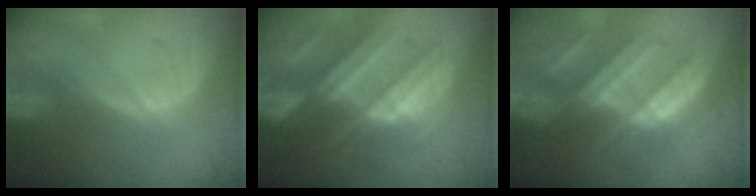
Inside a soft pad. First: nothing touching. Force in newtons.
{"total": 10.5, "press": 9.3, "slide": 4.9}
{"total": 9.6, "press": 8.5, "slide": 4.4}